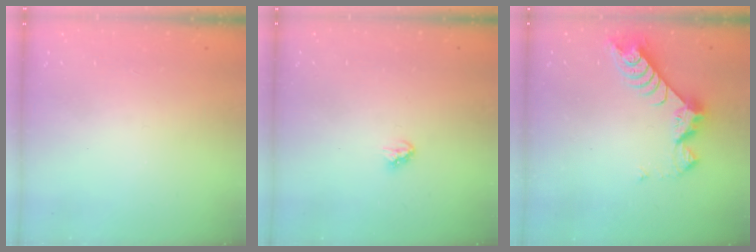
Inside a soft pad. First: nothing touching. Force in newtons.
{"total": 2.9, "press": 2.9, "slide": 0.2}
{"total": 8.2, "press": 8.2, "slide": 0.5}